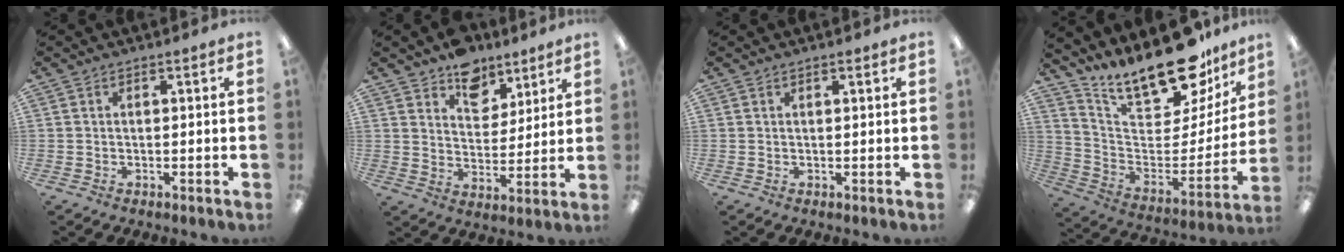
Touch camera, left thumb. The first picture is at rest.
{"total": 9.7, "force": [7.9, 5.6, 1.4], "torque": [-0.020, -0.057, 0.148]}
{"total": 0.6, "force": [0.5, 0.1, 0.3], "torque": [-0.006, 0.001, 0.009]}
{"total": 21.7, "force": [18.0, 7.1, 9.9], "torque": [-0.156, -0.133, 0.309]}